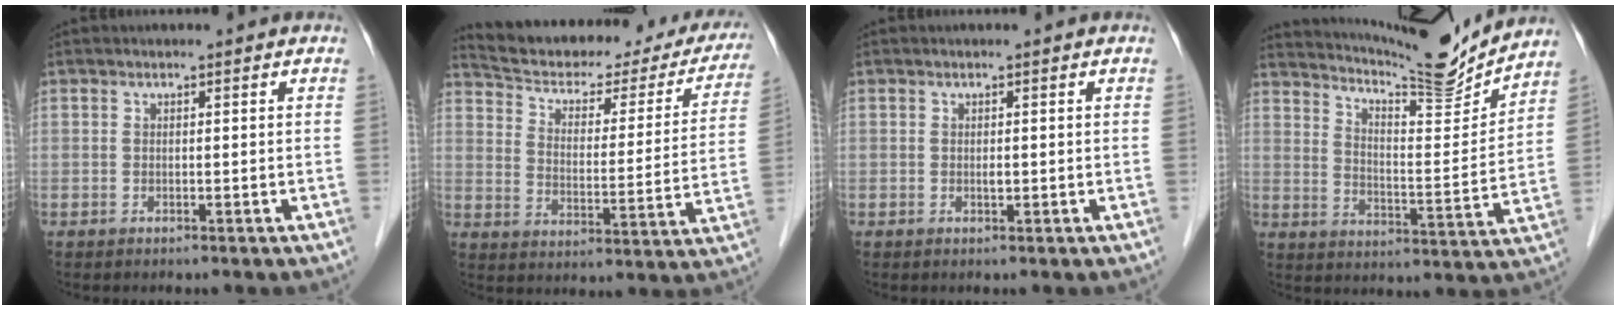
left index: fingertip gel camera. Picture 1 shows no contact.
{"total": 26.7, "force": [23.6, 7.6, 9.9], "torque": [-0.149, -0.021, 0.299]}
{"total": 0.6, "force": [0.0, 0.2, 0.5], "torque": [-0.009, 0.000, 0.000]}
{"total": 15.7, "force": [15.1, -0.1, 4.5], "torque": [-0.090, -0.039, 0.220]}